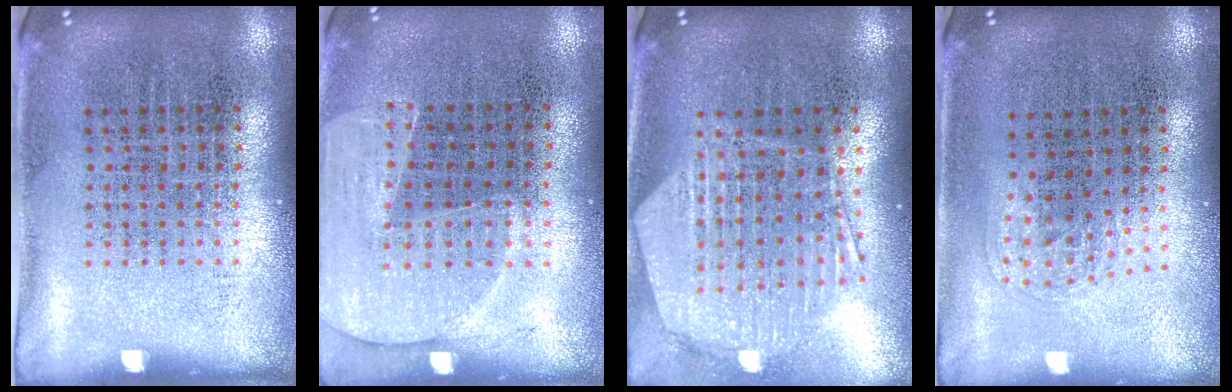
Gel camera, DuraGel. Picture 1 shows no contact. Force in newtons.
{"total": 1.4, "press": 1.3, "slide": 0.5}
{"total": 1.7, "press": 1.6, "slide": 0.7}
{"total": 1.0, "press": 0.7, "slide": 0.7}